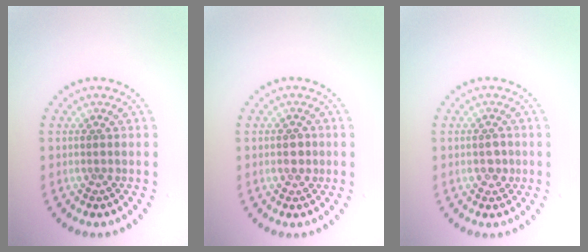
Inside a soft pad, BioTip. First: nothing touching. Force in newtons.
{"total": 1.5, "press": 1.4, "slide": 0.3}
{"total": 1.3, "press": 1.3, "slide": 0.0}